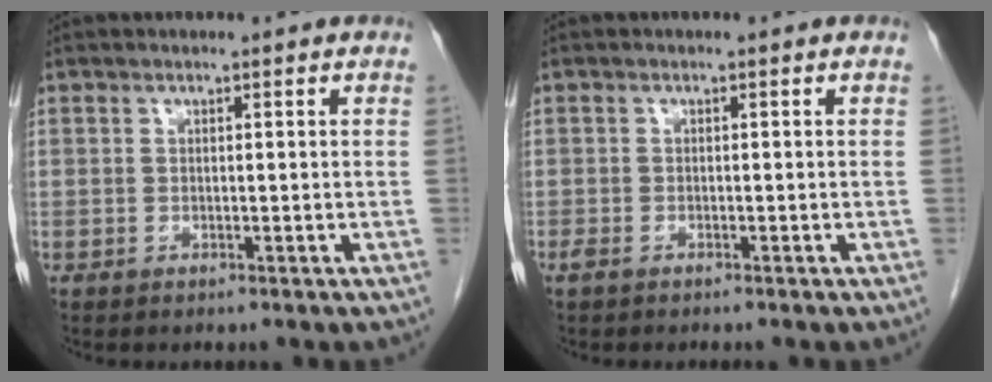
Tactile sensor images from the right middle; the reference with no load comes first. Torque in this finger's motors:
{"motor_torque": [0.09, 0.02, 0.03, 0.02]}